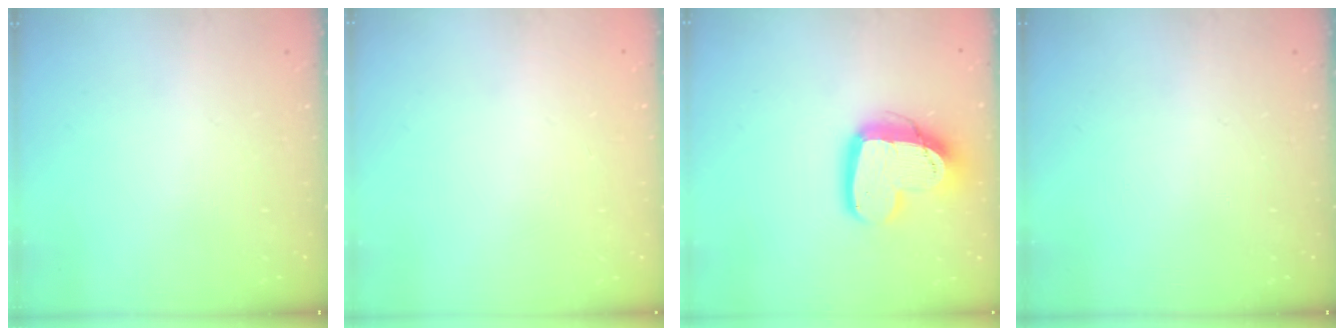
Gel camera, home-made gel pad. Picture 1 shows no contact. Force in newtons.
{"total": 0.0}
{"total": 15.5, "press": 15.4, "slide": 1.4}
{"total": 0.0}